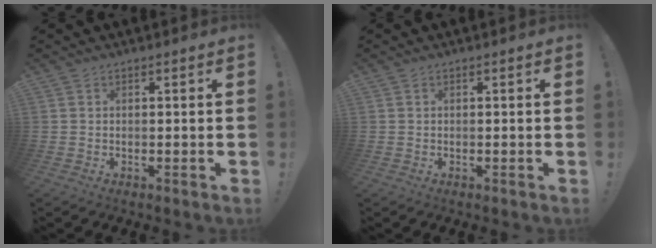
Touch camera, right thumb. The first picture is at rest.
{"total": 0.0}